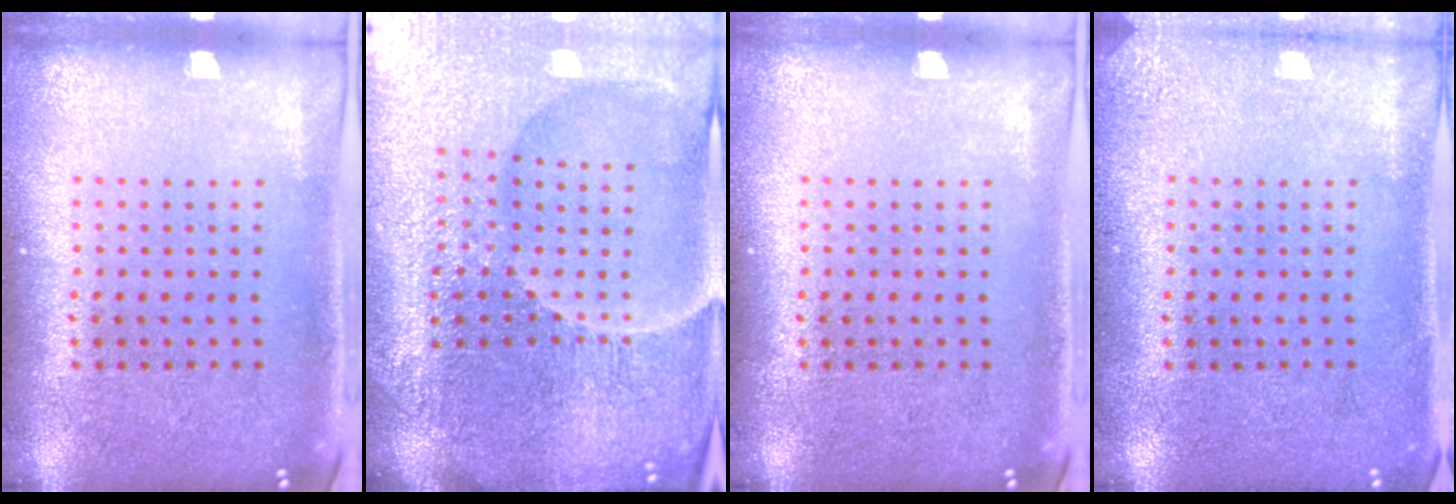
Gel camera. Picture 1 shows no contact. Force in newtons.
{"total": 5.4, "press": 5.2, "slide": 1.6}
{"total": 0.0}
{"total": 1.7, "press": 1.7, "slide": 0.2}